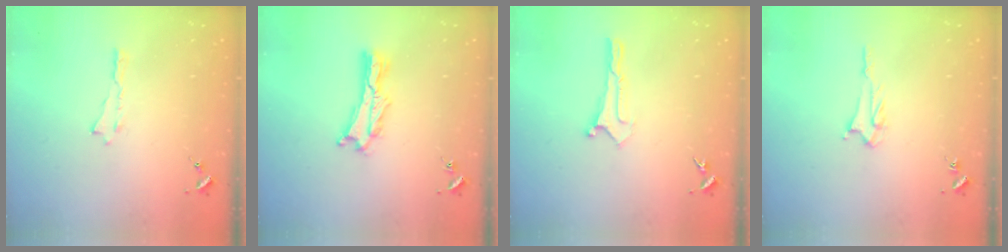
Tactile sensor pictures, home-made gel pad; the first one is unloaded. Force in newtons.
{"total": 2.1, "press": 2.1, "slide": 0.3}
{"total": 0.0}
{"total": 2.6, "press": 2.6, "slide": 0.3}